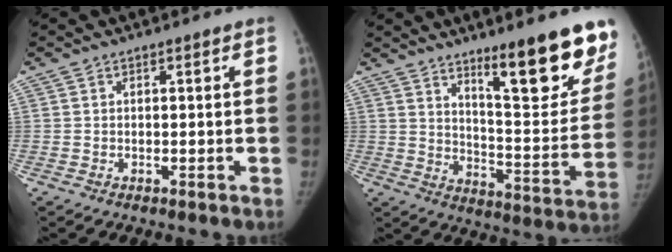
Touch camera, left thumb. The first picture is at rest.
{"total": 20.7, "force": [13.1, 4.4, 15.5], "torque": [-0.168, -0.097, 0.198]}